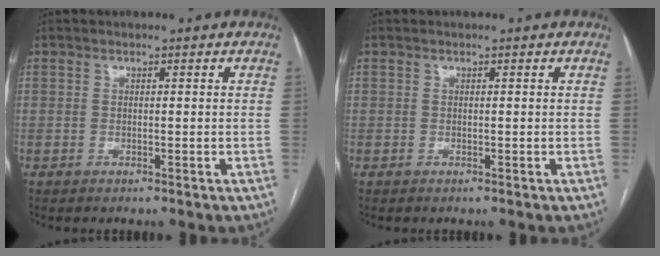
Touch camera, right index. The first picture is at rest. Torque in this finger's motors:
{"motor_torque": [0.00, 0.00, 0.00, 0.00]}